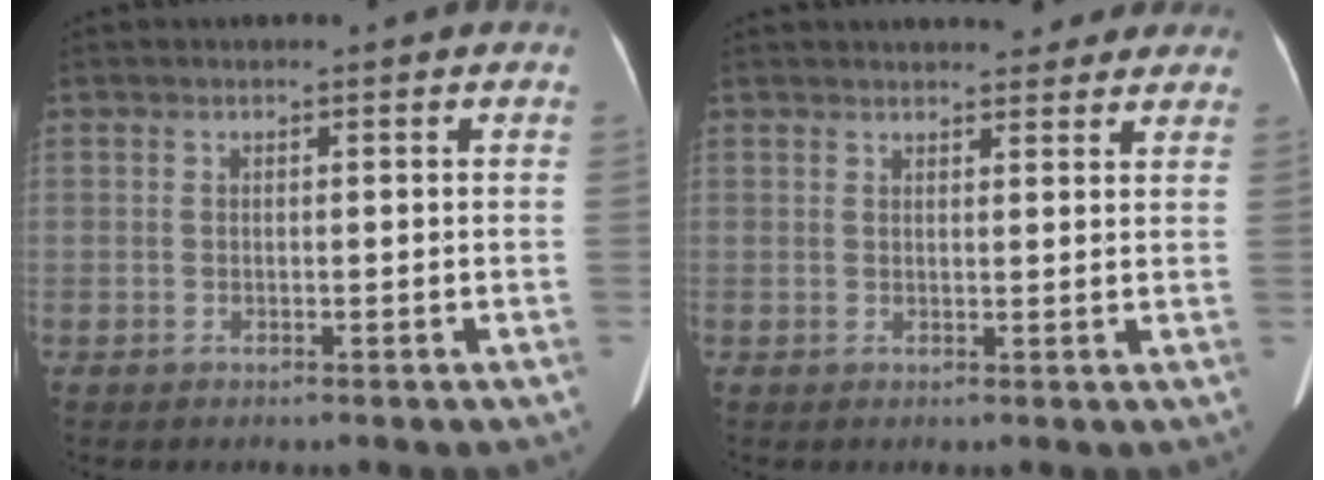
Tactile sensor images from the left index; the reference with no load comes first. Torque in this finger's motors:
{"motor_torque": [0.75, -0.79, 0.08, 0.01]}